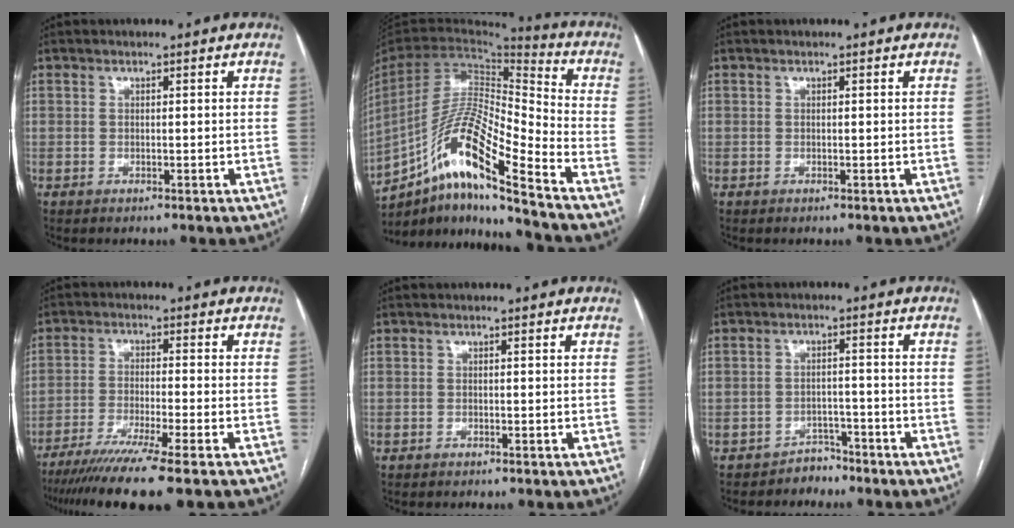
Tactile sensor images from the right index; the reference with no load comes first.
{"total": 17.7, "force": [-11.7, 0.7, 13.3], "torque": [-0.275, 0.001, -0.216]}
{"total": 0.0}
{"total": 12.6, "force": [-9.6, -1.3, 8.0], "torque": [-0.124, -0.034, -0.151]}
{"total": 0.0}
{"total": 2.9, "force": [-2.5, 1.4, -0.4], "torque": [0.010, 0.006, -0.037]}